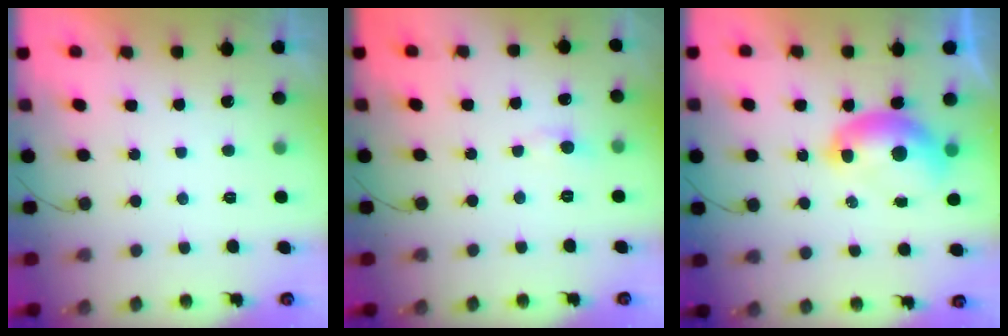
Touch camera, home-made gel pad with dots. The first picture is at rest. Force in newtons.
{"total": 4.4, "press": 4.3, "slide": 0.7}
{"total": 9.2, "press": 9.2, "slide": 1.0}